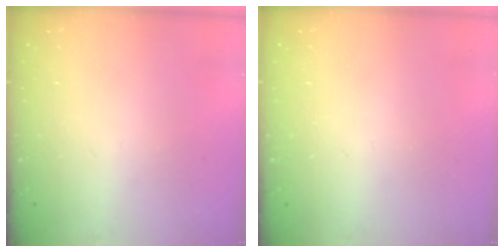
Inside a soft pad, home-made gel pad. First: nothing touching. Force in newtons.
{"total": 1.6, "press": 1.5, "slide": 0.5}